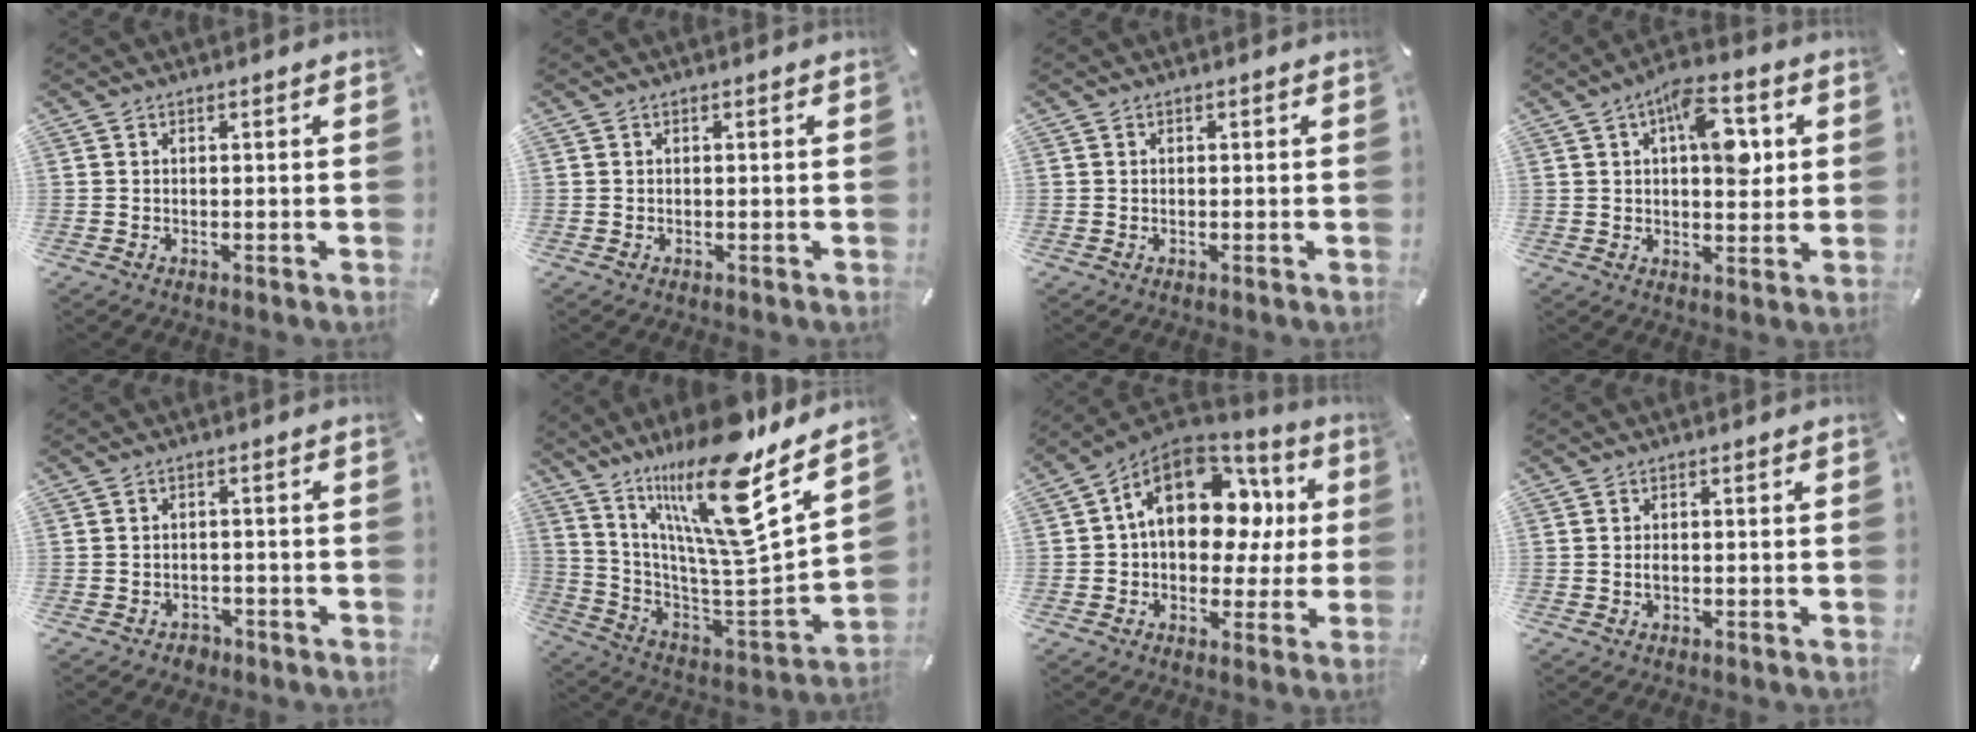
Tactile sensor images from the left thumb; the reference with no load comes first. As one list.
[{"total": 0.0}, {"total": 0.0}, {"total": 11.0, "force": [3.1, 5.6, 8.9], "torque": [-0.105, -0.011, 0.046]}, {"total": 2.4, "force": [-1.7, 1.6, 0.5], "torque": [-0.010, 0.009, -0.034]}, {"total": 20.6, "force": [14.7, 2.6, 14.1], "torque": [-0.254, -0.132, 0.223]}, {"total": 18.2, "force": [5.1, 11.9, 12.7], "torque": [-0.210, -0.018, 0.089]}, {"total": 1.1, "force": [-0.2, 0.4, 1.0], "torque": [-0.019, 0.000, -0.004]}]